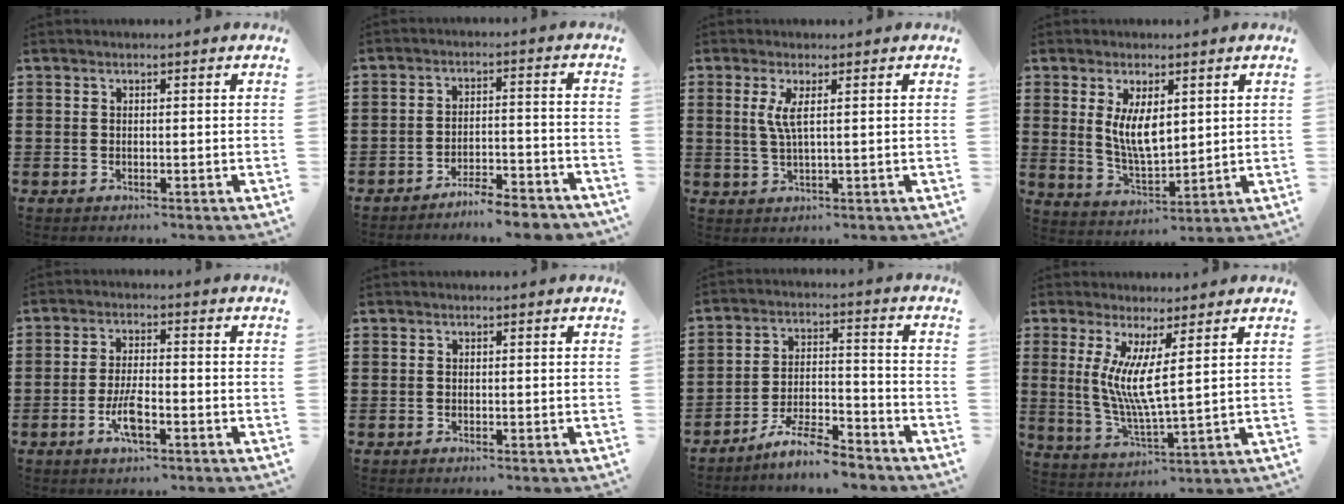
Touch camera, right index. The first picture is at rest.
{"total": 5.0, "force": [-4.9, -0.1, 1.1], "torque": [-0.017, 0.002, -0.096]}
{"total": 3.3, "force": [0.9, 0.1, 3.1], "torque": [-0.070, -0.005, 0.013]}
{"total": 6.6, "force": [1.9, 2.9, 5.6], "torque": [-0.103, 0.001, 0.033]}
{"total": 5.2, "force": [-2.1, 1.4, 4.6], "torque": [-0.097, -0.004, -0.041]}
{"total": 0.0}
{"total": 7.2, "force": [-6.5, 0.8, 2.9], "torque": [-0.062, 0.009, -0.126]}
{"total": 6.8, "force": [2.7, 0.4, 6.3], "torque": [-0.128, -0.011, 0.048]}